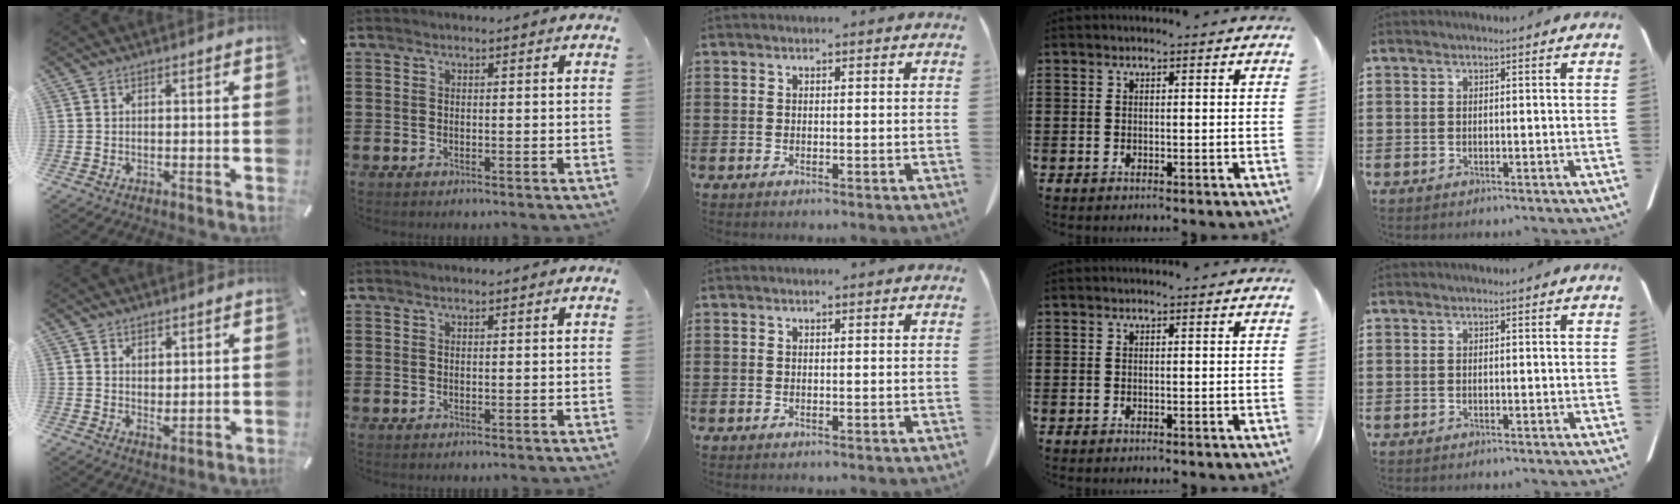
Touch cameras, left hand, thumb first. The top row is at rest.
{"thumb": {"total": 2.4, "force": [1.7, 1.7, 0.5], "torque": [-0.005, -0.009, 0.031]}}